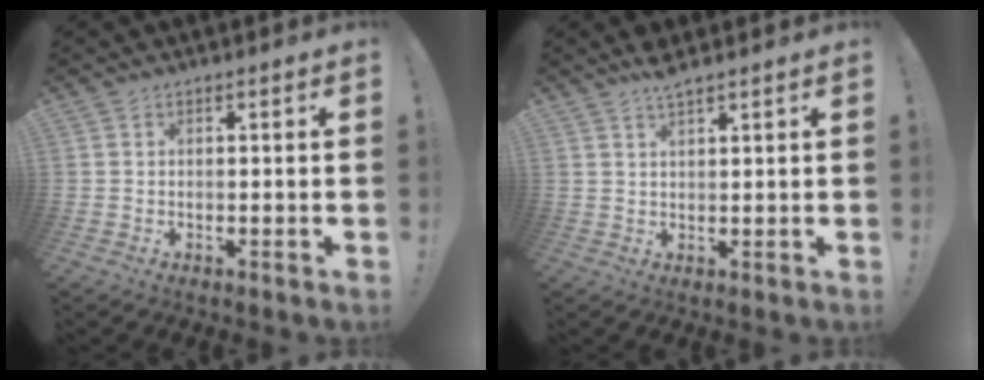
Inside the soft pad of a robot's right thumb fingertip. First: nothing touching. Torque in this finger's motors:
{"motor_torque": [0.36, 0.23, 0.28, -0.32, 0.19]}